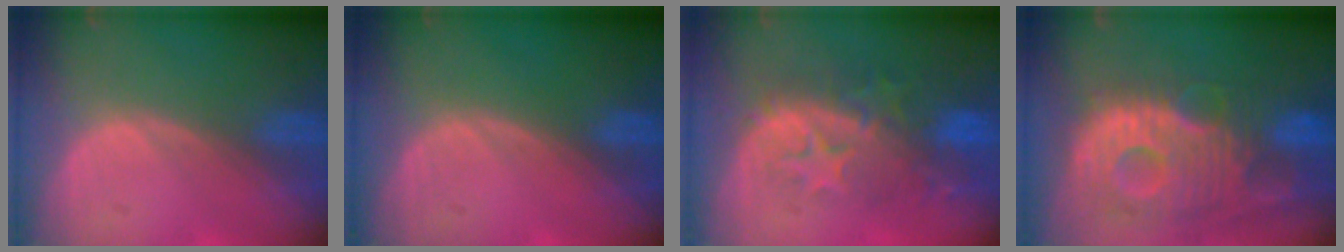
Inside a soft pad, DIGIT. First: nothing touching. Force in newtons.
{"total": 0.0}
{"total": 9.7, "press": 9.1, "slide": 3.2}
{"total": 13.5, "press": 11.7, "slide": 6.7}